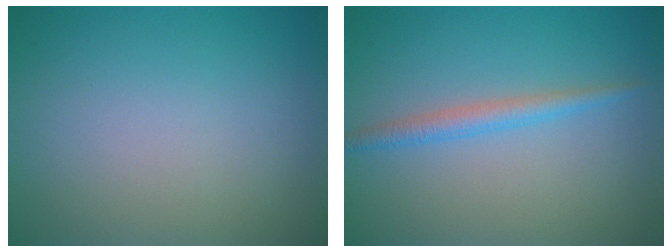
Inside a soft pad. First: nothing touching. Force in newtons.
{"total": 1.9, "press": 1.9, "slide": 0.1}